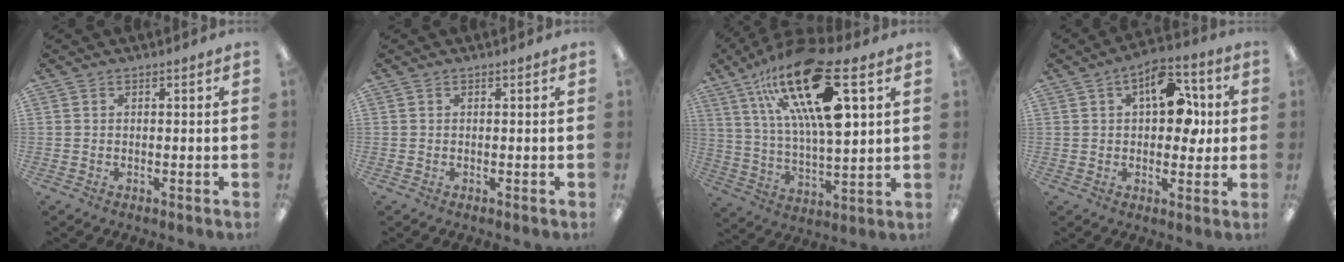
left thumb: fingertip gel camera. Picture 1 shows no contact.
{"total": 0.0}
{"total": 25.2, "force": [12.4, 8.2, 20.4], "torque": [-0.375, -0.057, 0.199]}
{"total": 12.1, "force": [3.5, 7.1, 9.1], "torque": [-0.118, -0.002, 0.059]}